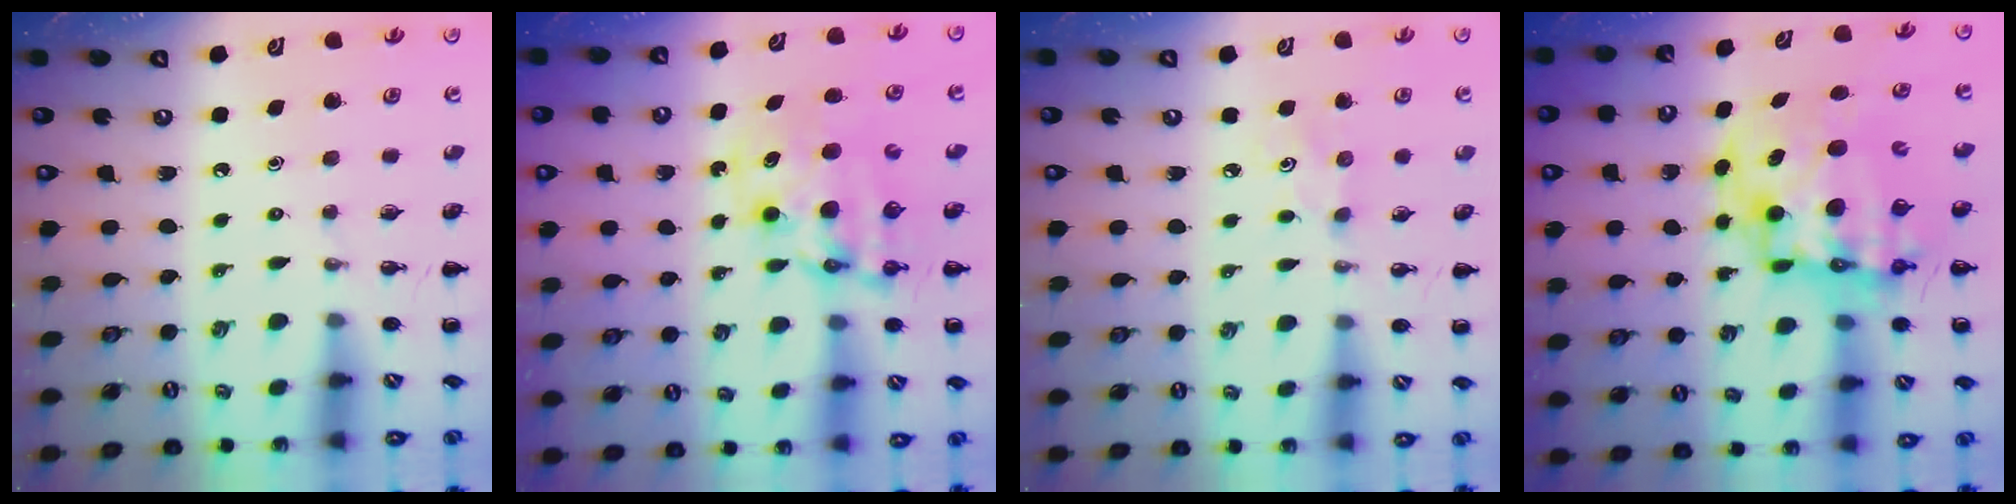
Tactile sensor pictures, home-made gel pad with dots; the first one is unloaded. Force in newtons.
{"total": 9.8, "press": 9.3, "slide": 3.1}
{"total": 2.6, "press": 2.5, "slide": 0.8}
{"total": 15.6, "press": 15.1, "slide": 3.9}